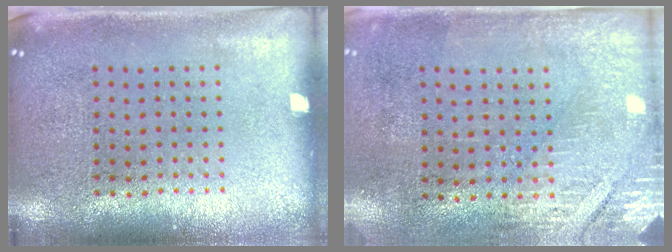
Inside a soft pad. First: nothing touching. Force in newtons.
{"total": 2.8, "press": 2.4, "slide": 1.4}